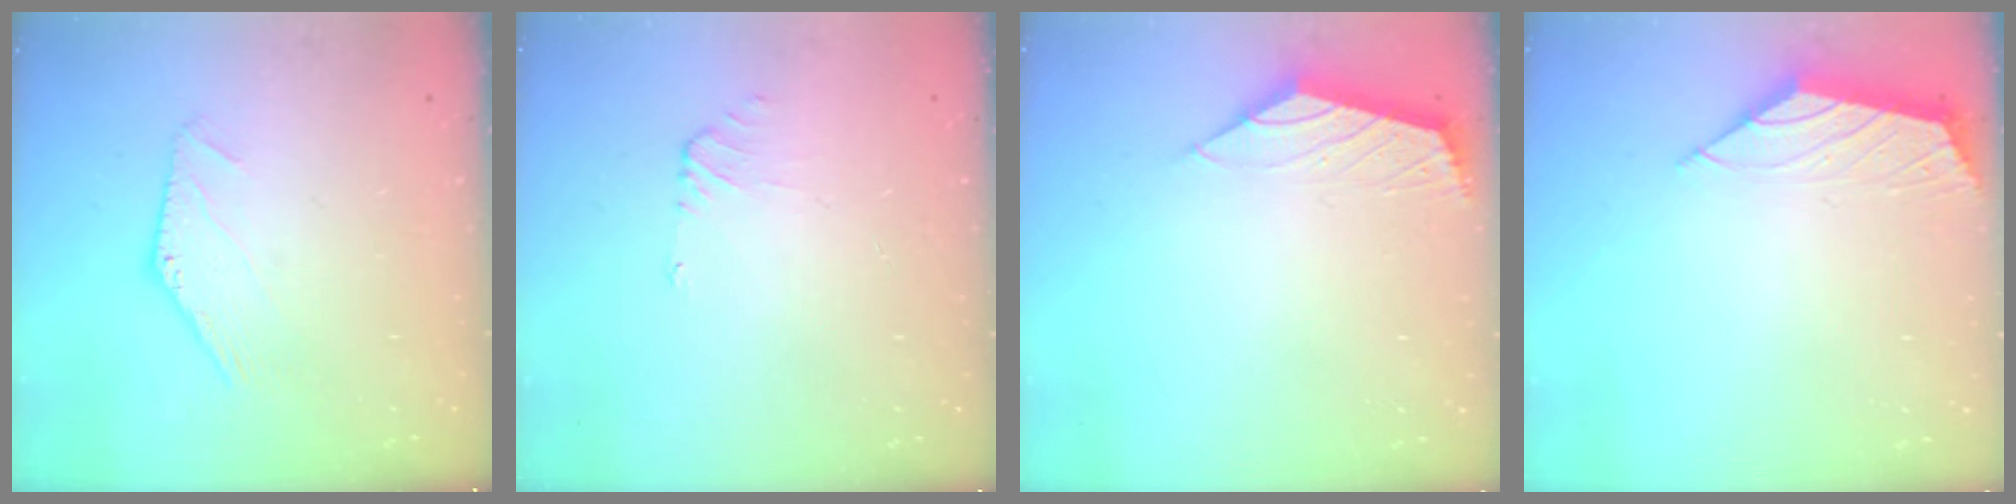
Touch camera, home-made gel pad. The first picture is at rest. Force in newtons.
{"total": 0.6, "press": 0.4, "slide": 0.4}
{"total": 2.1, "press": 2.0, "slide": 0.7}
{"total": 2.2, "press": 2.1, "slide": 0.5}